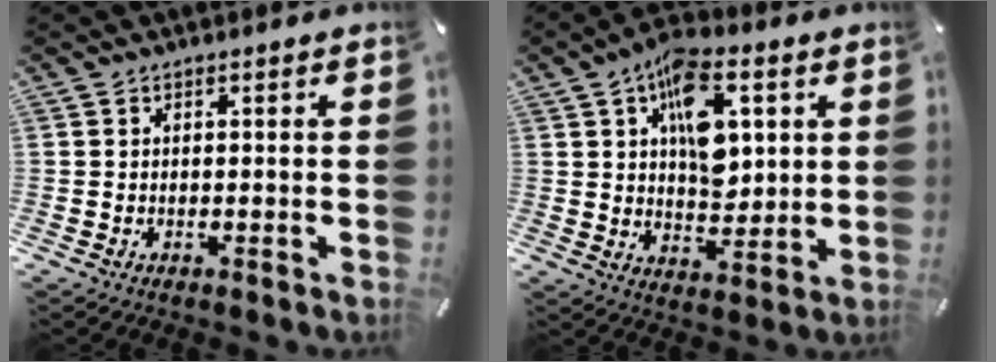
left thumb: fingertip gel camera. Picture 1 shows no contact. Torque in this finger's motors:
{"motor_torque": [2.43, 2.58, 1.61, -1.16, 0.50]}